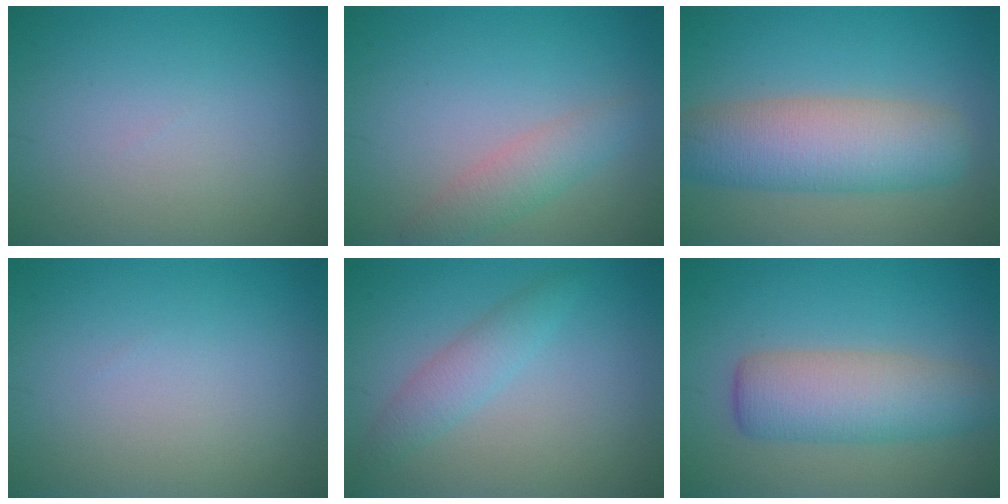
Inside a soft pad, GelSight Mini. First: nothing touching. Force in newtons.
{"total": 2.6, "press": 2.6, "slide": 0.1}
{"total": 7.3, "press": 7.3, "slide": 0.0}
{"total": 0.0}
{"total": 2.4, "press": 2.4, "slide": 0.1}
{"total": 5.9, "press": 5.9, "slide": 0.1}